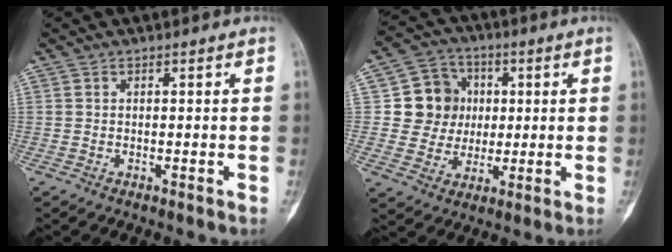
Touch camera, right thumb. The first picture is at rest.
{"total": 10.8, "force": [1.5, 10.2, 3.3], "torque": [-0.006, 0.008, 0.028]}